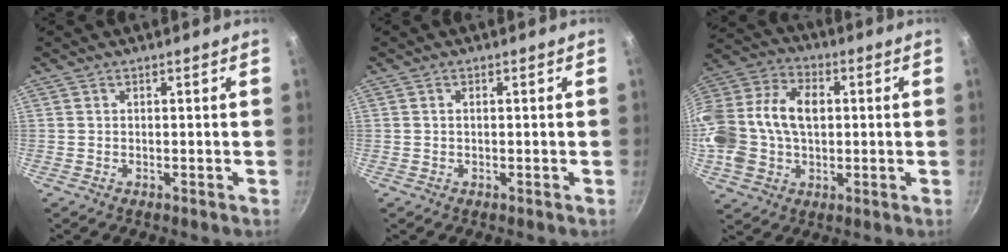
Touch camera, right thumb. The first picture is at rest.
{"total": 0.6, "force": [0.0, 0.3, 0.5], "torque": [-0.010, 0.003, 0.001]}
{"total": 20.4, "force": [0.9, 14.5, 14.2], "torque": [-0.281, 0.042, 0.009]}